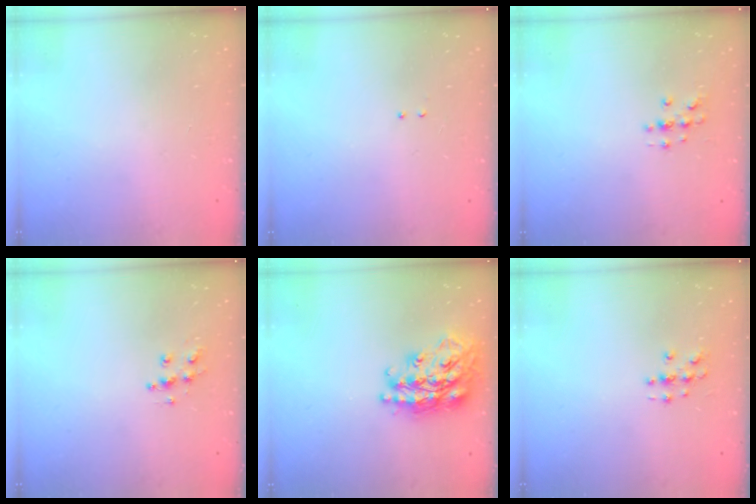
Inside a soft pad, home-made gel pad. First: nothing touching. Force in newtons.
{"total": 2.1, "press": 2.0, "slide": 0.6}
{"total": 2.0, "press": 2.0, "slide": 0.2}
{"total": 7.3, "press": 7.3, "slide": 0.1}
{"total": 23.2, "press": 23.2, "slide": 1.8}
{"total": 2.8, "press": 2.8, "slide": 0.3}